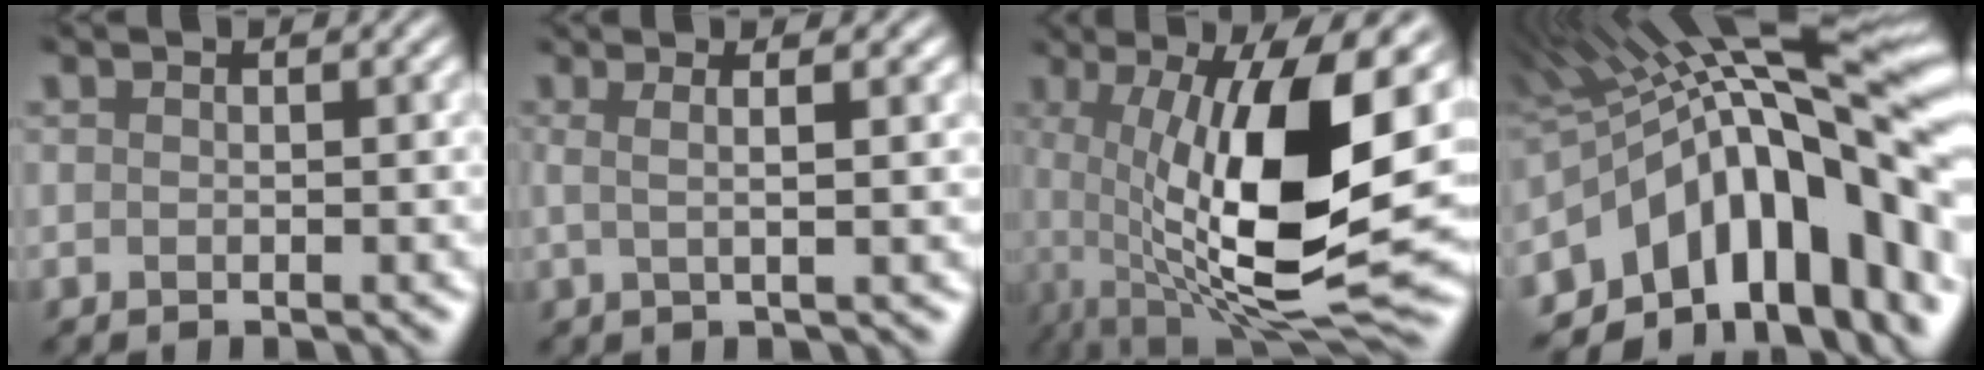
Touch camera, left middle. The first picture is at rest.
{"total": 1.5, "force": [1.1, 0.2, 1.0], "torque": [-0.011, -0.011, 0.009]}
{"total": 11.8, "force": [2.5, 3.3, 11.1], "torque": [-0.203, -0.024, 0.049]}
{"total": 14.5, "force": [-0.9, 6.9, 12.7], "torque": [-0.183, 0.034, -0.031]}